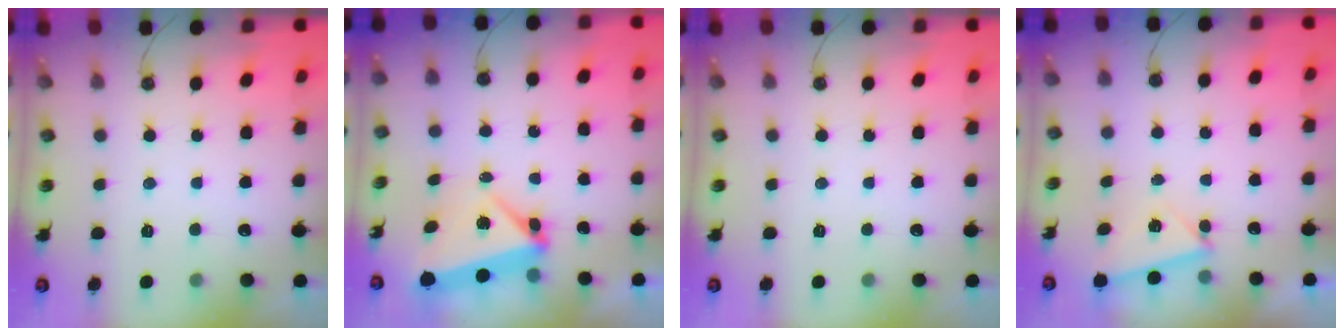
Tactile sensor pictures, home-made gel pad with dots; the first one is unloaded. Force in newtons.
{"total": 5.2, "press": 5.0, "slide": 1.5}
{"total": 0.0}
{"total": 2.7, "press": 2.0, "slide": 1.7}